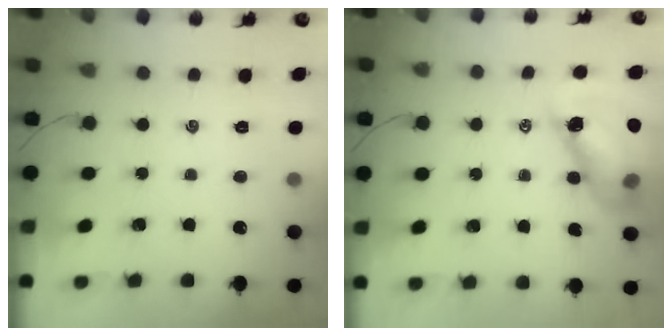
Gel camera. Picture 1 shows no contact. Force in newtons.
{"total": 14.2, "press": 13.5, "slide": 4.3}